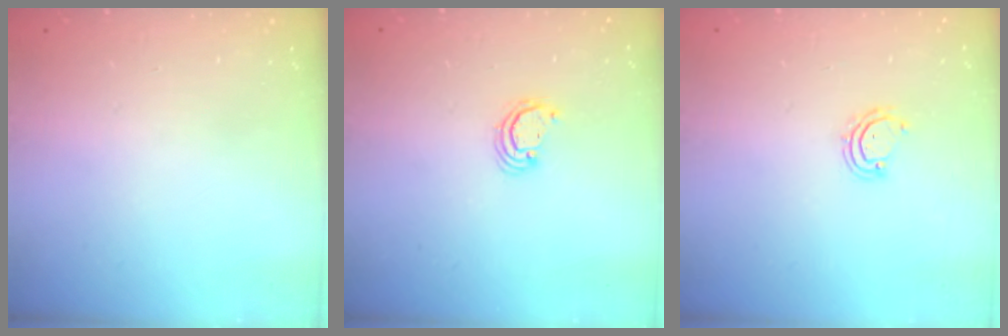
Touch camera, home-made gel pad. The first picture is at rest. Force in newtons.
{"total": 2.4, "press": 2.4, "slide": 0.3}
{"total": 4.1, "press": 4.1, "slide": 0.3}